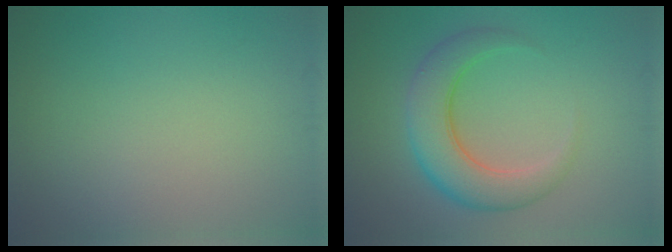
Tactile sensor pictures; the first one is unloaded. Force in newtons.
{"total": 5.8, "press": 5.8, "slide": 0.4}